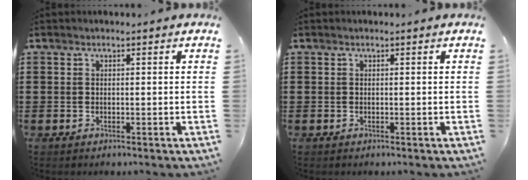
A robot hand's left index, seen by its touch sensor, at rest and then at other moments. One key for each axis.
{"total": 0.0}